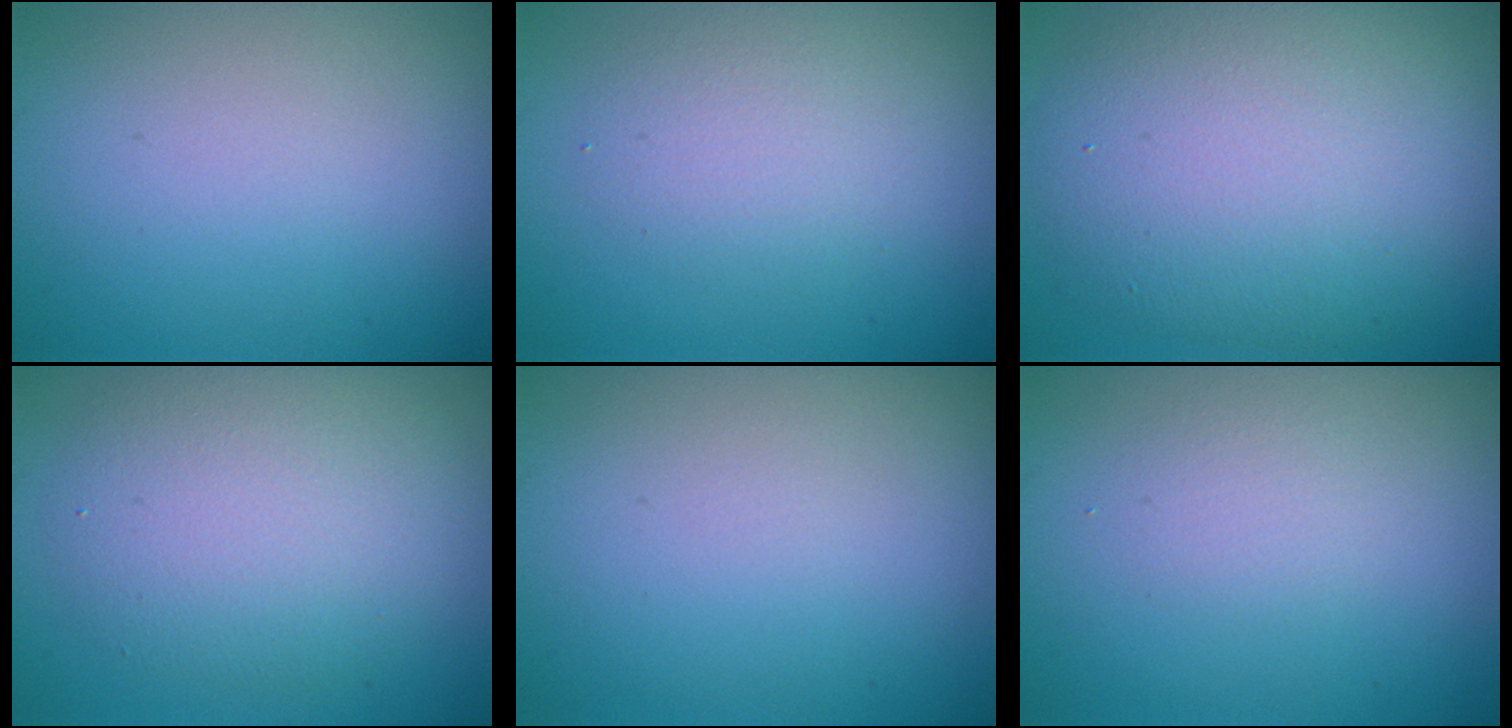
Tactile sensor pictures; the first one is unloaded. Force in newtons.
{"total": 2.6, "press": 2.6, "slide": 0.1}
{"total": 9.9, "press": 9.9, "slide": 0.3}
{"total": 5.3, "press": 5.3, "slide": 0.6}
{"total": 0.0}
{"total": 1.4, "press": 1.4, "slide": 0.1}